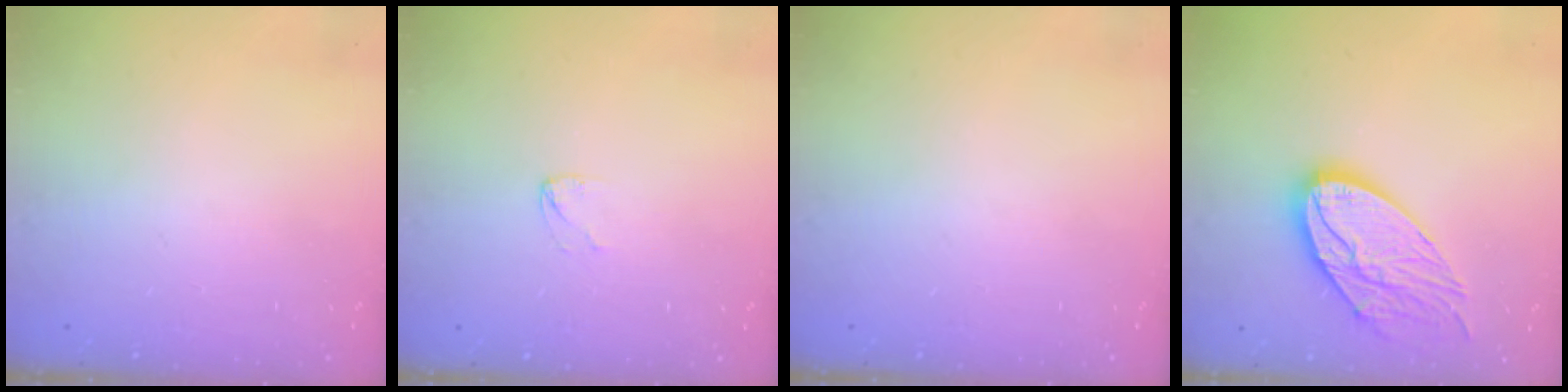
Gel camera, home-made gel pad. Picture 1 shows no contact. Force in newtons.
{"total": 2.2, "press": 2.2, "slide": 0.1}
{"total": 0.0}
{"total": 17.3, "press": 17.2, "slide": 1.5}